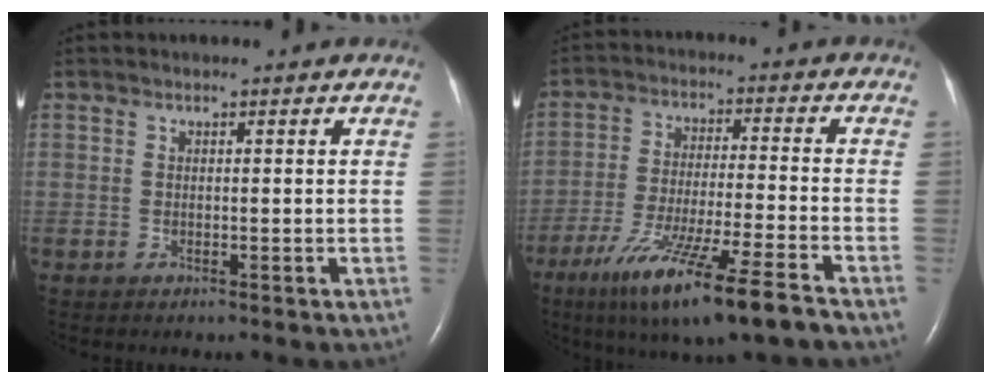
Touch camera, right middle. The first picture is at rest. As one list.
[{"total": 14.9, "force": [-9.8, 0.1, 11.3], "torque": [-0.208, -0.045, -0.170]}]